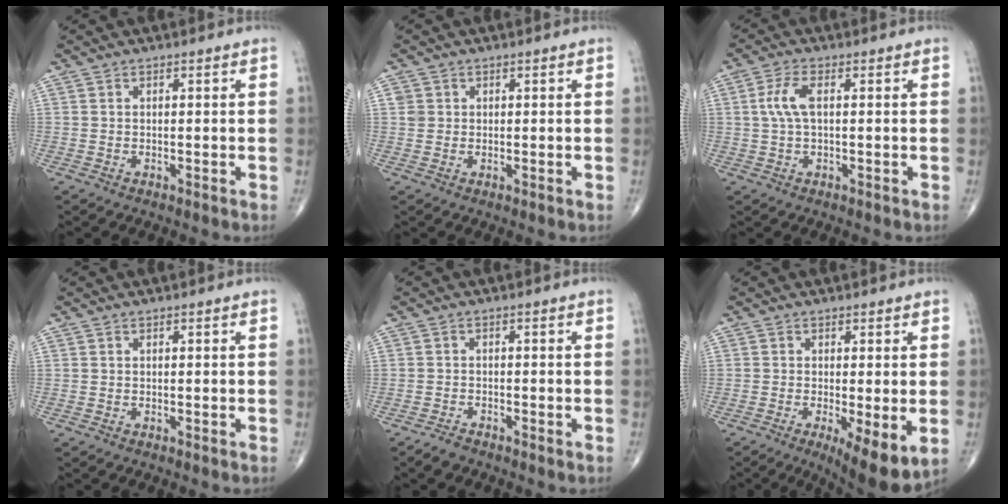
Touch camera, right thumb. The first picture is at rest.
{"total": 1.7, "force": [0.4, 1.6, 0.4], "torque": [0.002, 0.000, 0.007]}
{"total": 4.6, "force": [0.6, 1.9, 4.2], "torque": [-0.105, 0.009, 0.010]}
{"total": 0.0}
{"total": 1.8, "force": [-1.6, 0.6, 0.5], "torque": [-0.016, 0.002, -0.030]}
{"total": 9.0, "force": [-2.4, 2.6, 8.3], "torque": [-0.125, -0.023, -0.034]}